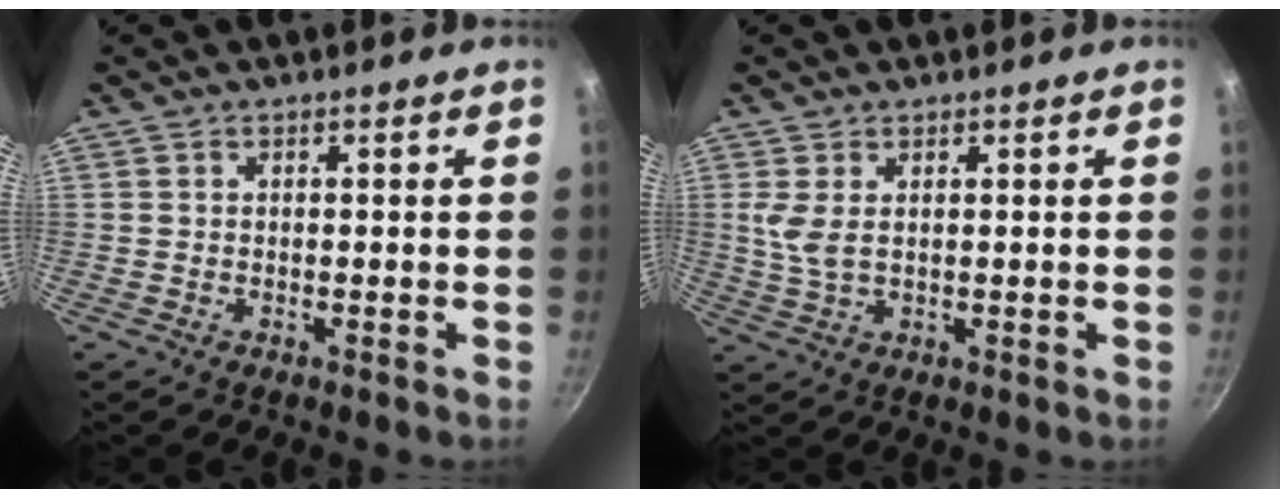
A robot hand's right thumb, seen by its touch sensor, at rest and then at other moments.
{"total": 3.7, "force": [1.0, 1.8, 3.1], "torque": [-0.075, -0.002, 0.028]}